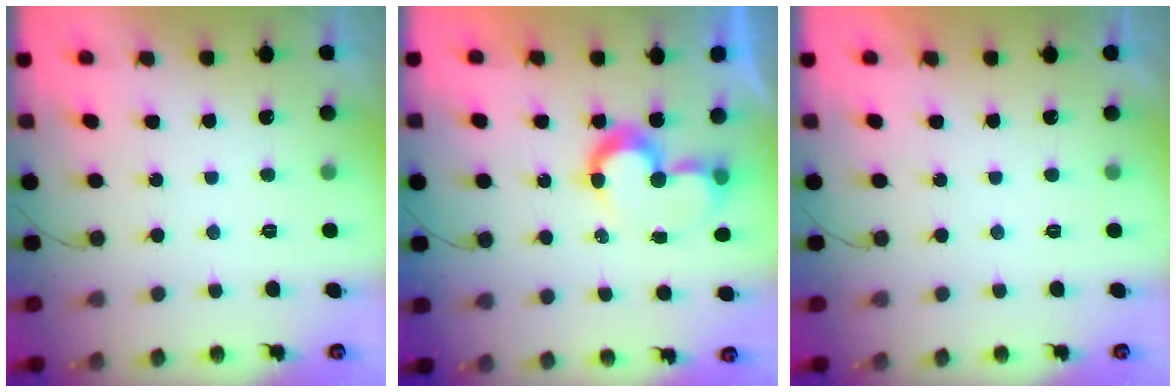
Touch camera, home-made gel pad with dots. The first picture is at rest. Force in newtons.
{"total": 8.5, "press": 8.4, "slide": 0.2}
{"total": 1.8, "press": 1.7, "slide": 0.1}